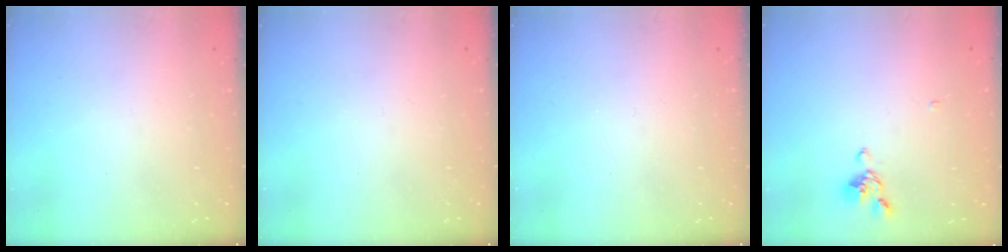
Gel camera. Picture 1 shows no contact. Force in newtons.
{"total": 0.0}
{"total": 0.0}
{"total": 5.4, "press": 5.4, "slide": 0.5}